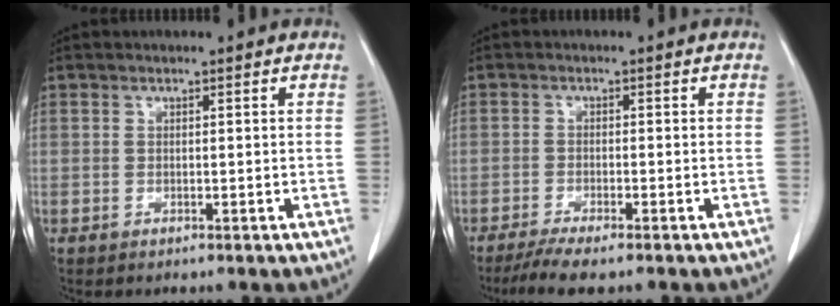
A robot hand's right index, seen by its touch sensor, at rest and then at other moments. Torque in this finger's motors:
{"motor_torque": [0.30, -0.31, 0.17, 0.05]}